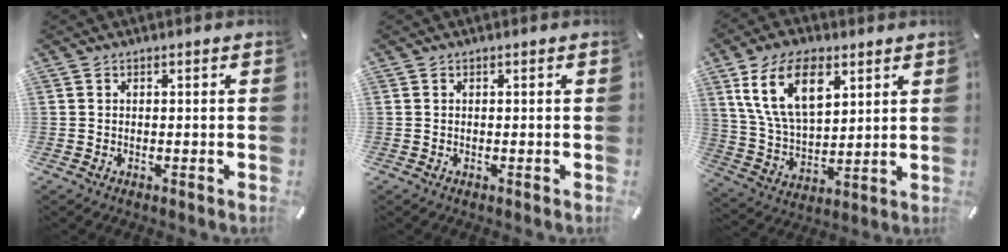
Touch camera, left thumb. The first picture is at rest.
{"total": 0.0}
{"total": 15.4, "force": [7.4, 8.7, 10.4], "torque": [-0.230, -0.012, 0.131]}